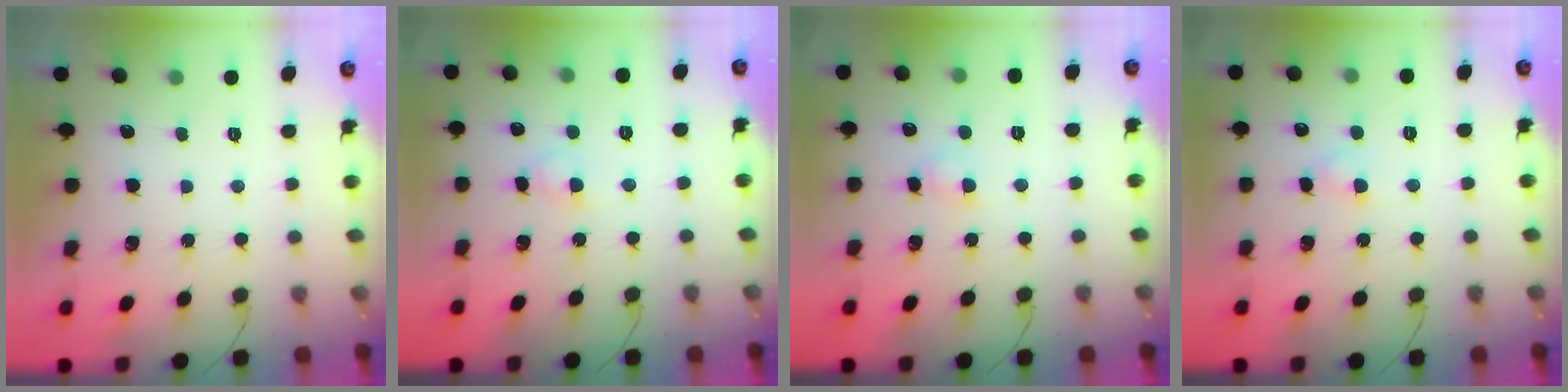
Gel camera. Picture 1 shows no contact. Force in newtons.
{"total": 2.9, "press": 2.7, "slide": 1.1}
{"total": 2.7, "press": 2.5, "slide": 1.1}
{"total": 2.1, "press": 1.9, "slide": 0.9}